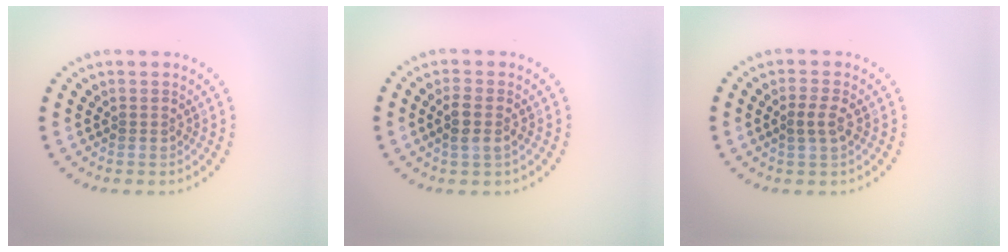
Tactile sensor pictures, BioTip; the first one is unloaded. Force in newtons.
{"total": 2.0, "press": 1.8, "slide": 0.7}
{"total": 1.9, "press": 1.8, "slide": 0.6}